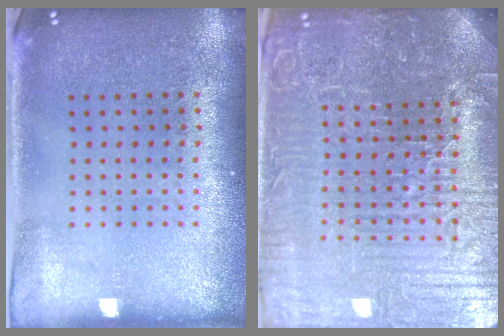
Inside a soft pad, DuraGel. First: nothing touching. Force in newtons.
{"total": 6.4, "press": 5.8, "slide": 2.7}